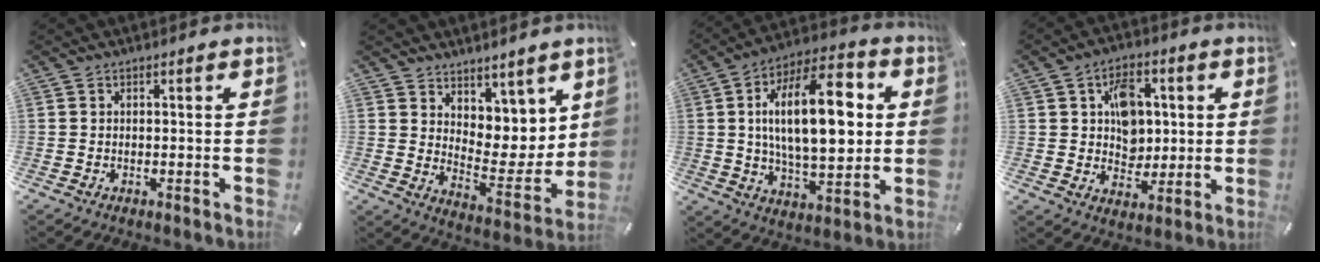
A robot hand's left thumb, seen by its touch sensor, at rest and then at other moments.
{"total": 7.7, "force": [5.3, 5.5, 0.2], "torque": [0.011, -0.081, 0.105]}
{"total": 22.5, "force": [4.0, 10.7, 19.3], "torque": [-0.329, -0.003, 0.058]}
{"total": 9.0, "force": [1.7, 7.5, 4.6], "torque": [-0.056, 0.004, 0.029]}